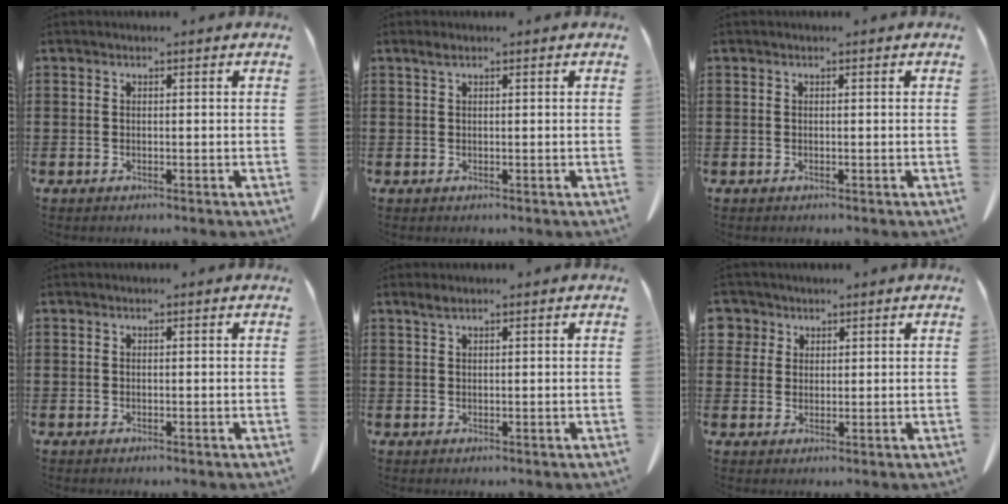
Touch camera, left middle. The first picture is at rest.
{"total": 1.0, "force": [0.5, 0.2, 0.8], "torque": [-0.018, 0.002, 0.009]}
{"total": 0.0}
{"total": 0.0}
{"total": 1.3, "force": [0.9, 0.2, 1.0], "torque": [-0.021, 0.002, 0.016]}
{"total": 3.1, "force": [1.9, 2.4, 0.3], "torque": [-0.012, 0.007, 0.034]}